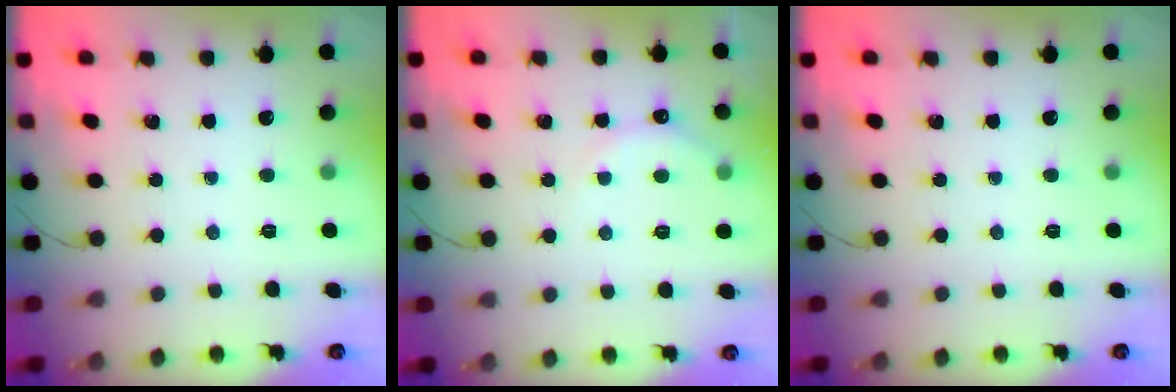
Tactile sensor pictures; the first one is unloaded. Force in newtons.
{"total": 6.2, "press": 6.1, "slide": 1.2}
{"total": 0.0}